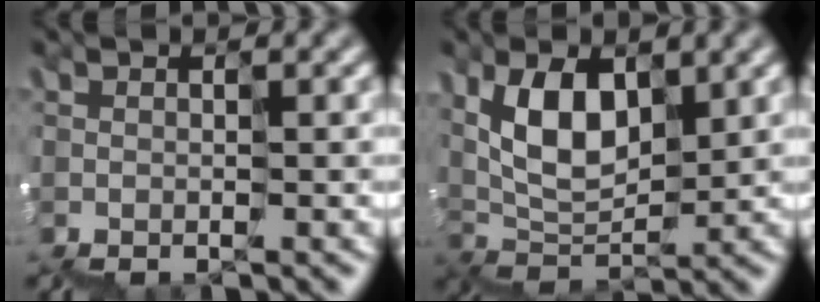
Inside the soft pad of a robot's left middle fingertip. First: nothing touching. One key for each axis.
{"total": 3.4, "fx": 2.3, "fy": 1.7, "fz": 1.8, "tx": -0.053, "ty": 0.016, "tz": 0.047}